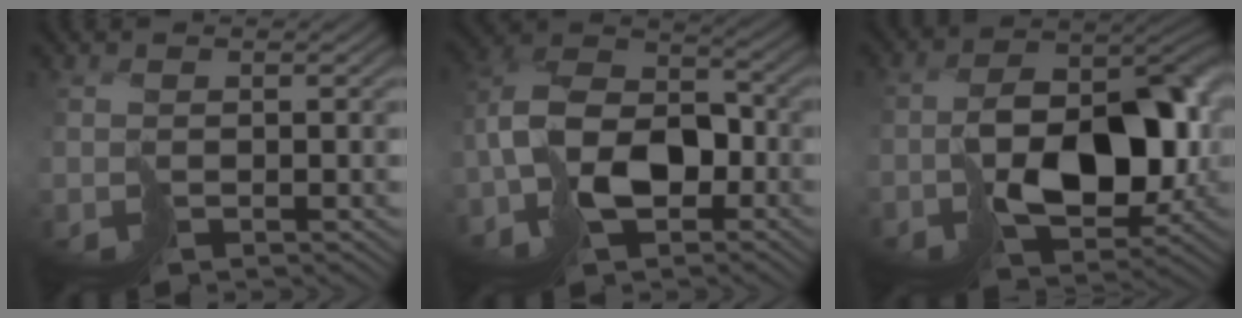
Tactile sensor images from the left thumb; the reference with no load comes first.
{"total": 9.8, "force": [-3.5, 6.3, 6.7], "torque": [-0.126, 0.011, -0.078]}
{"total": 11.6, "force": [-2.2, 7.4, 8.7], "torque": [-0.112, 0.002, -0.031]}